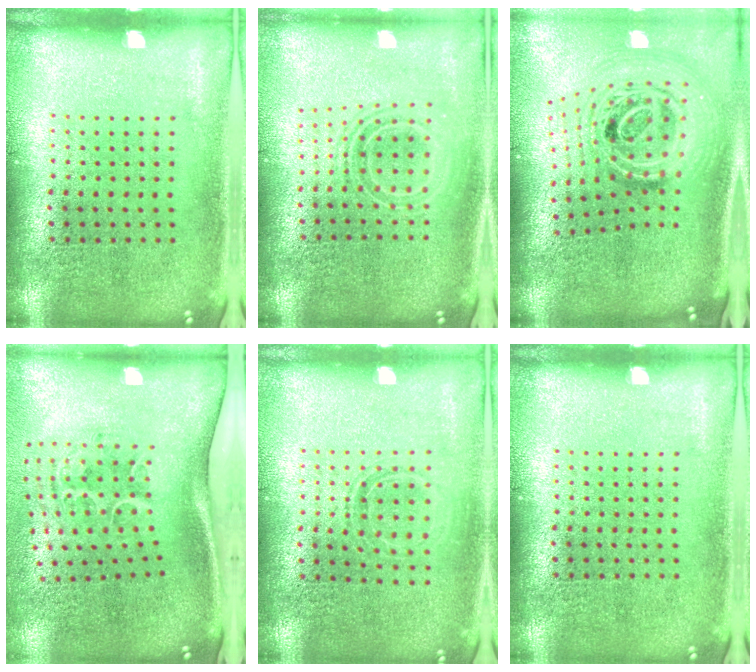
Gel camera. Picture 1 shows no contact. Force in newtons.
{"total": 1.7, "press": 1.3, "slide": 1.0}
{"total": 2.5, "press": 1.8, "slide": 1.8}
{"total": 2.0, "press": 1.4, "slide": 1.4}
{"total": 1.1, "press": 1.0, "slide": 0.4}
{"total": 0.0}